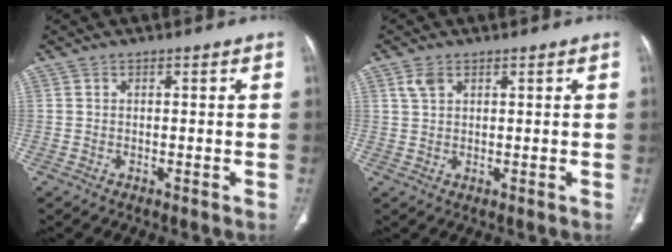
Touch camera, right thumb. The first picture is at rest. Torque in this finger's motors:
{"motor_torque": [-0.02, 0.81, 0.73, 0.29, 0.00]}